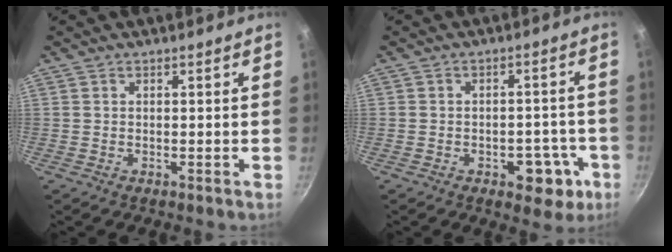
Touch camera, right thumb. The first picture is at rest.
{"total": 8.3, "force": [-3.6, 5.0, 5.6], "torque": [-0.033, 0.023, -0.040]}